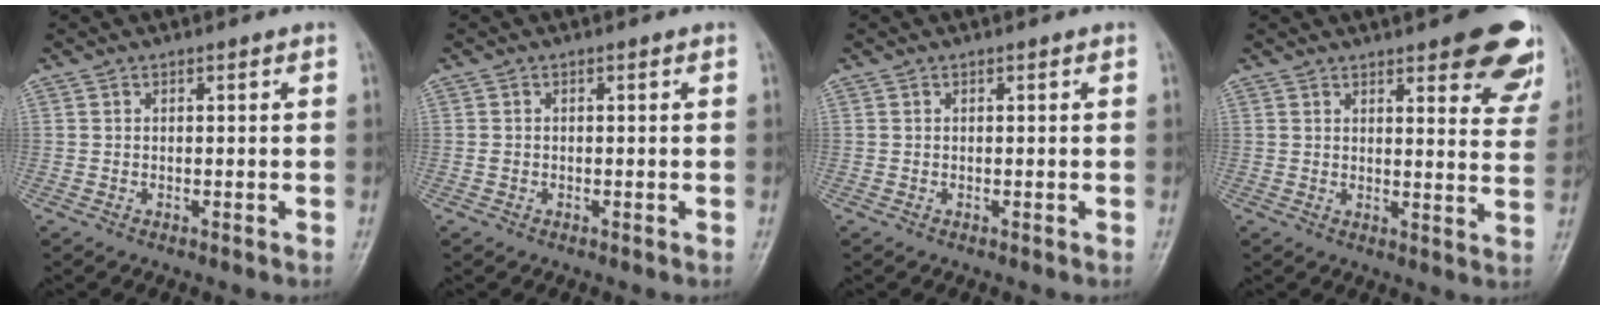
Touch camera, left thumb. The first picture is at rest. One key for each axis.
{"total": 0.8, "fx": -0.3, "fy": 0.7, "fz": 0.3, "tx": -0.004, "ty": 0.001, "tz": -0.007}
{"total": 0.0}
{"total": 14.6, "fx": 9.3, "fy": 4.4, "fz": 10.3, "tx": -0.086, "ty": -0.044, "tz": 0.096}